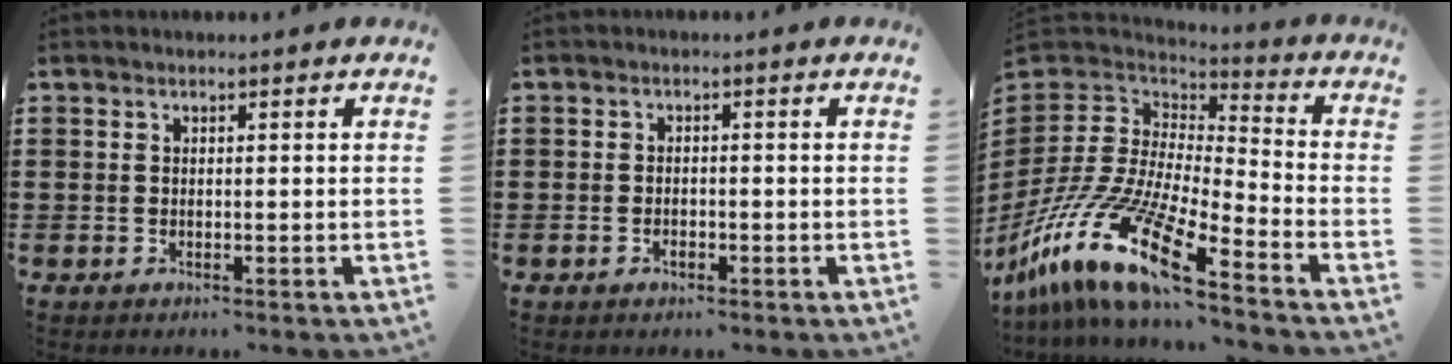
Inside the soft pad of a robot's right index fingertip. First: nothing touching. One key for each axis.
{"total": 1.4, "fx": -0.7, "fy": 0.7, "fz": 0.9, "tx": -0.018, "ty": -0.001, "tz": -0.014}
{"total": 16.8, "fx": -11.8, "fy": 3.7, "fz": 11.4, "tx": -0.261, "ty": 0.011, "tz": -0.227}